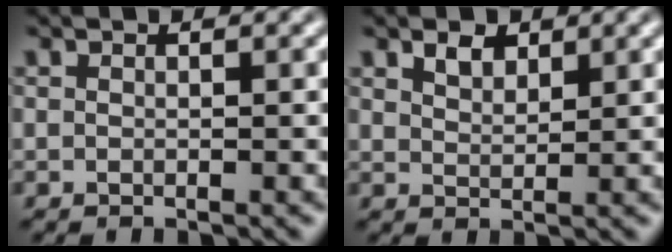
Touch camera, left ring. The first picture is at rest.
{"total": 1.8, "force": [1.4, 0.8, 0.7], "torque": [-0.015, 0.000, 0.028]}